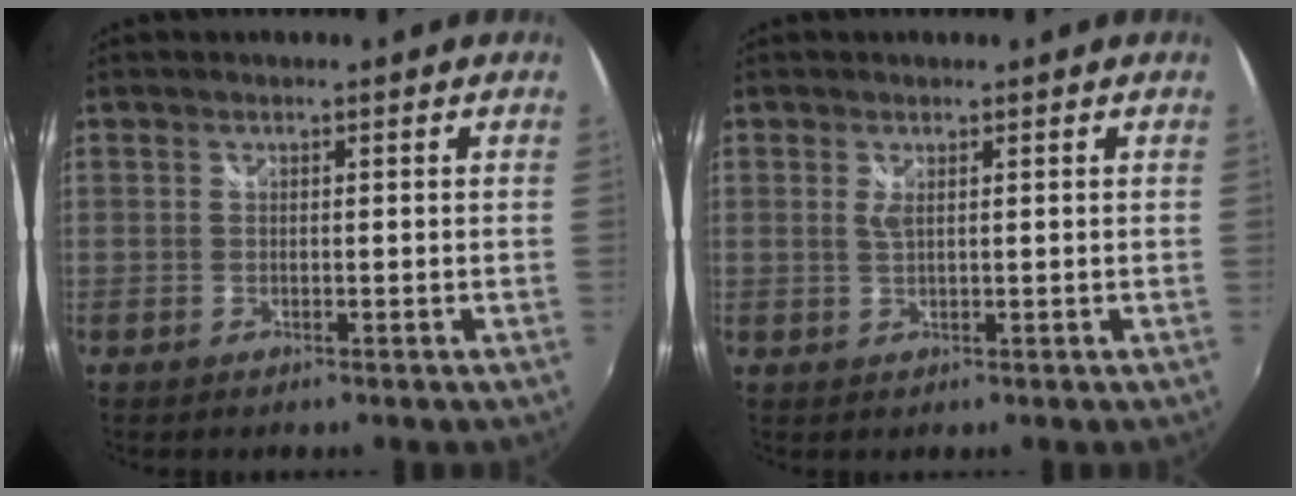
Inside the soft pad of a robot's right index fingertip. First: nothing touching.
{"total": 1.5, "force": [0.5, 0.4, 1.3], "torque": [-0.024, -0.001, 0.008]}